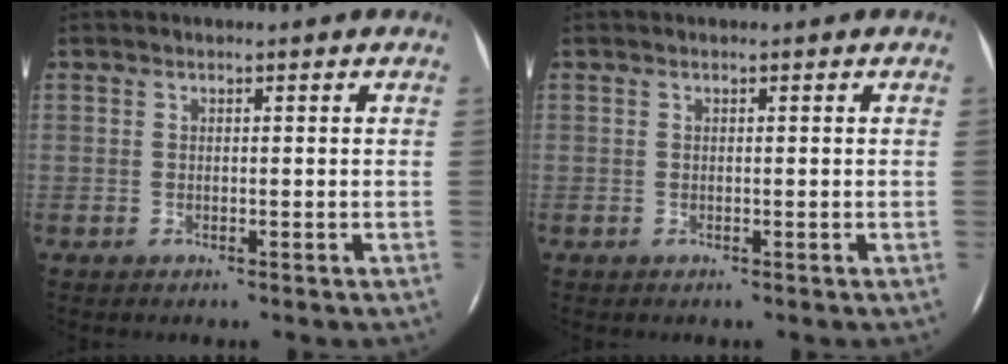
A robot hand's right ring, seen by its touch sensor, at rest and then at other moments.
{"total": 0.0}